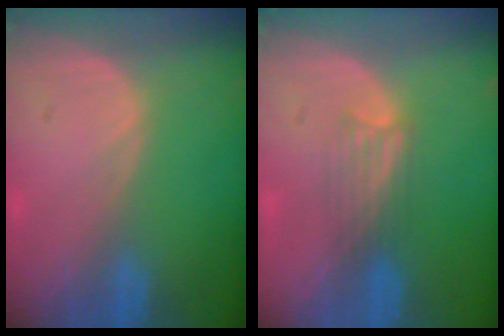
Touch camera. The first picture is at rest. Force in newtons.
{"total": 3.1, "press": 2.8, "slide": 1.3}